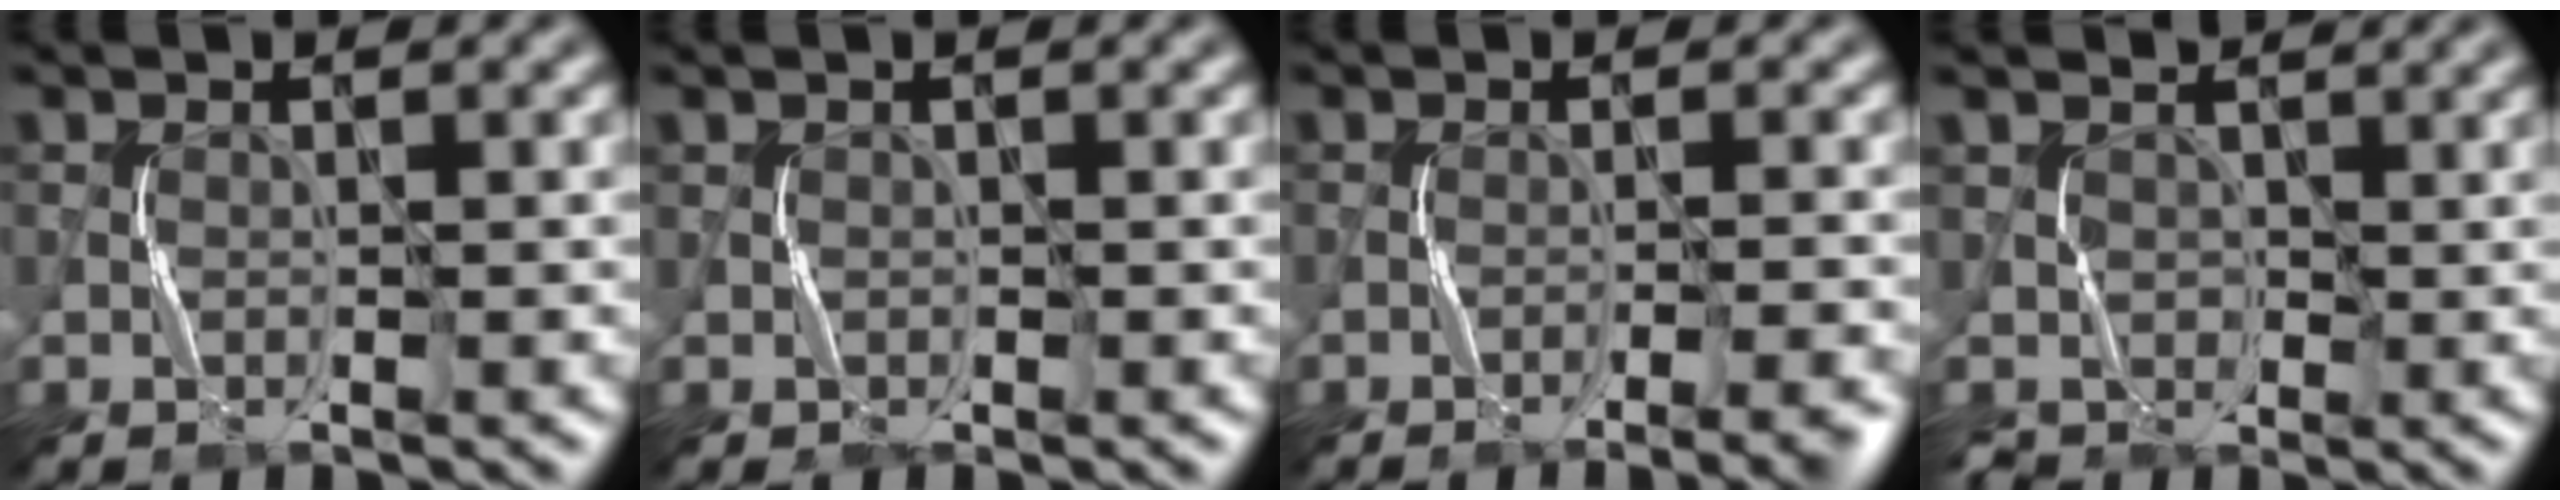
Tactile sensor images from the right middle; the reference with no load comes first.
{"total": 0.7, "force": [0.4, 0.6, -0.1], "torque": [-0.001, 0.000, 0.010]}
{"total": 3.1, "force": [-1.9, 0.3, 2.4], "torque": [-0.023, 0.013, -0.029]}
{"total": 3.6, "force": [1.3, 3.3, 0.8], "torque": [-0.028, 0.004, 0.014]}